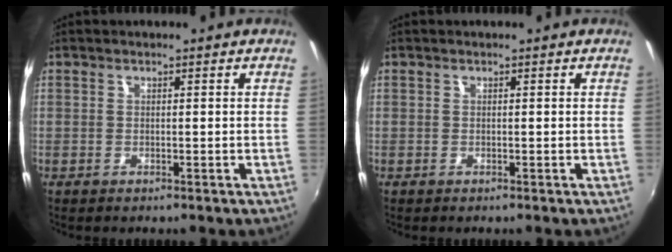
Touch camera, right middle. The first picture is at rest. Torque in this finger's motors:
{"motor_torque": [-0.02, 0.01, -0.01, 0.00]}